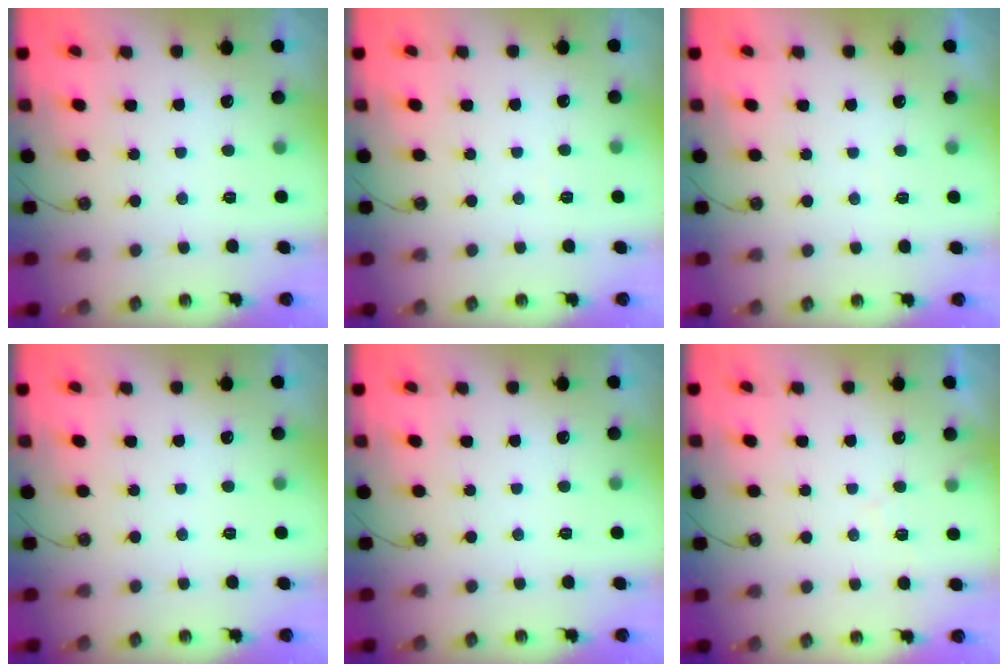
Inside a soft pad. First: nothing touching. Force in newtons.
{"total": 2.1, "press": 2.1, "slide": 0.5}
{"total": 2.7, "press": 2.7, "slide": 0.6}
{"total": 0.0}
{"total": 0.0}
{"total": 5.4, "press": 5.3, "slide": 0.7}